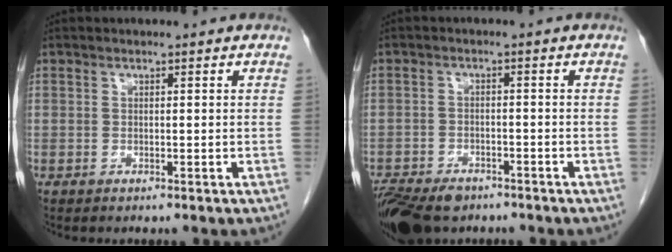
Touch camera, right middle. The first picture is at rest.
{"total": 11.2, "force": [-8.0, 5.7, 5.3], "torque": [-0.117, -0.013, -0.125]}